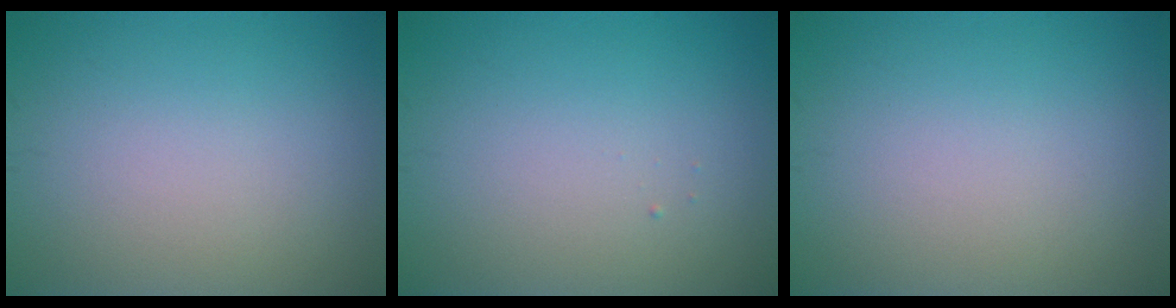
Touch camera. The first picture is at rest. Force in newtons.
{"total": 0.0}
{"total": 0.0}